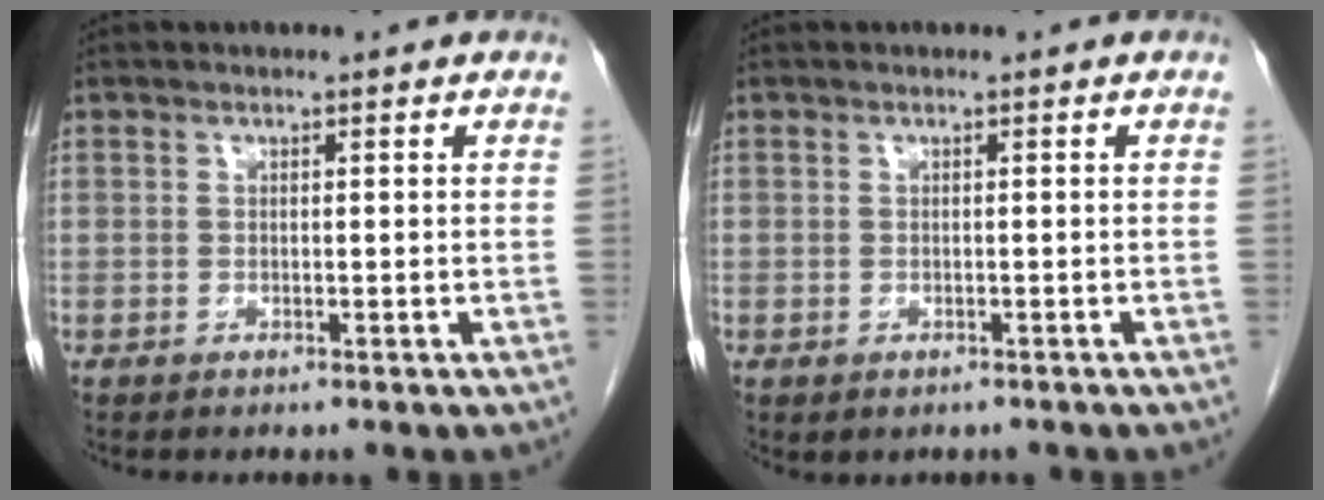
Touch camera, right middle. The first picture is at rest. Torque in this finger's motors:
{"motor_torque": [1.08, -1.06, 0.07, 0.02]}